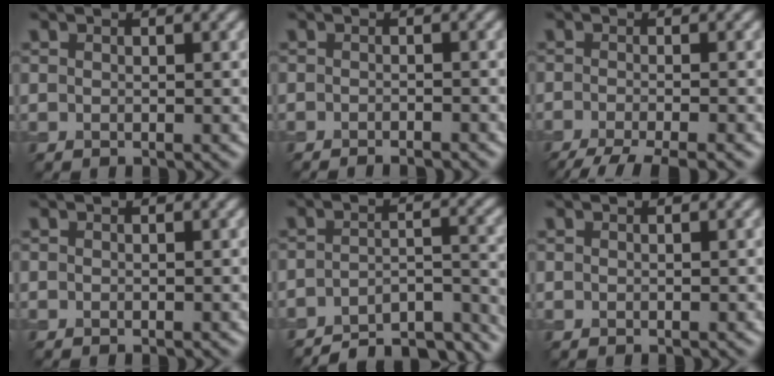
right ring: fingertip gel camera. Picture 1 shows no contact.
{"total": 1.7, "force": [-1.5, 0.3, 0.8], "torque": [-0.002, -0.003, -0.022]}
{"total": 5.9, "force": [-4.3, 1.2, 3.8], "torque": [-0.052, -0.012, -0.079]}
{"total": 0.0}
{"total": 9.0, "force": [-8.0, 2.4, 3.3], "torque": [-0.037, -0.002, -0.116]}
{"total": 0.0}